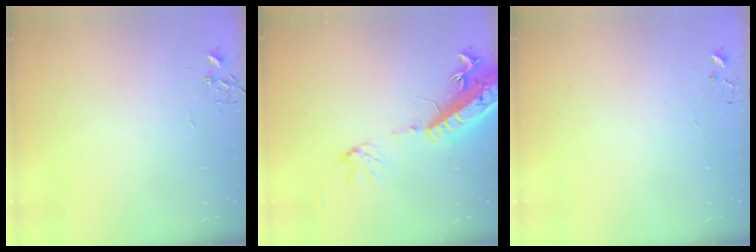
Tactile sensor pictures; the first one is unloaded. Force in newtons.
{"total": 18.2, "press": 17.7, "slide": 4.2}
{"total": 3.8, "press": 3.8, "slide": 0.3}